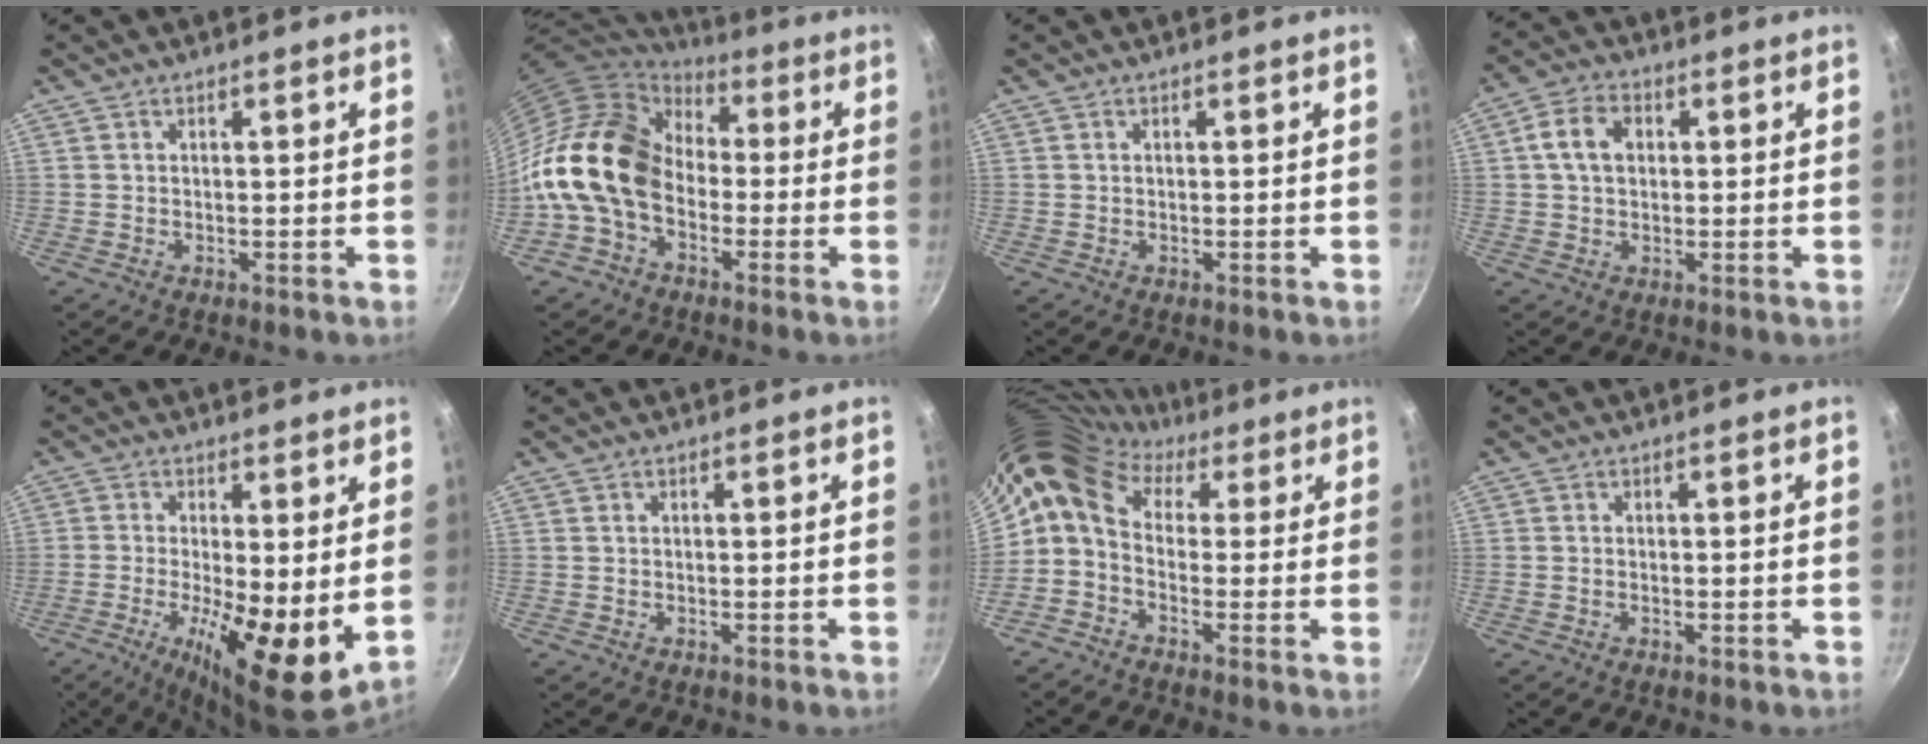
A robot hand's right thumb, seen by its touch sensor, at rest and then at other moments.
{"total": 18.1, "force": [-1.9, 13.0, 12.5], "torque": [-0.207, 0.042, -0.053]}
{"total": 0.0}
{"total": 7.0, "force": [1.3, 5.1, 4.6], "torque": [-0.071, 0.013, 0.014]}
{"total": 13.8, "force": [-1.3, 4.3, 13.1], "torque": [-0.207, -0.022, -0.019]}
{"total": 0.0}
{"total": 10.0, "force": [2.7, 7.3, 6.4], "torque": [-0.109, 0.020, 0.022]}
{"total": 0.0}